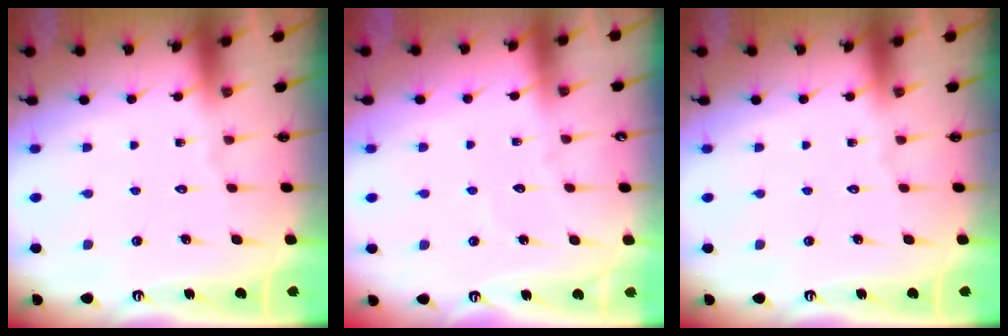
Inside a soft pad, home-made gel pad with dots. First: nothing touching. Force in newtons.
{"total": 2.9, "press": 2.9, "slide": 0.2}
{"total": 0.0}